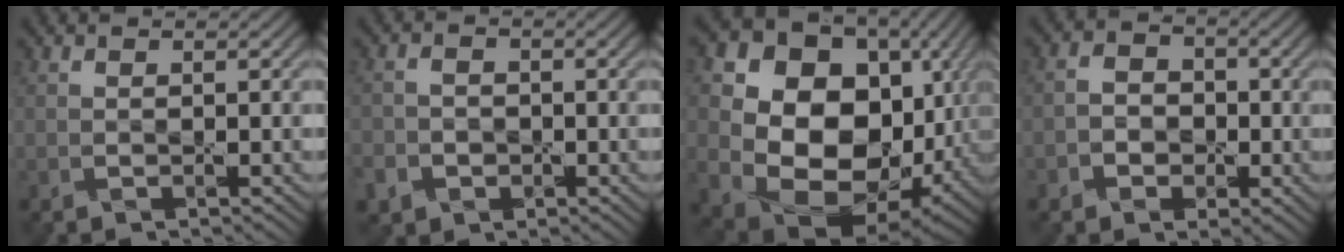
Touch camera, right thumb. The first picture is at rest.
{"total": 3.7, "force": [-1.8, 3.0, 1.2], "torque": [-0.030, -0.007, -0.036]}
{"total": 20.0, "force": [2.0, 15.9, 12.1], "torque": [-0.261, -0.028, 0.084]}
{"total": 4.0, "force": [-1.2, 3.3, 1.9], "torque": [-0.021, -0.001, -0.033]}